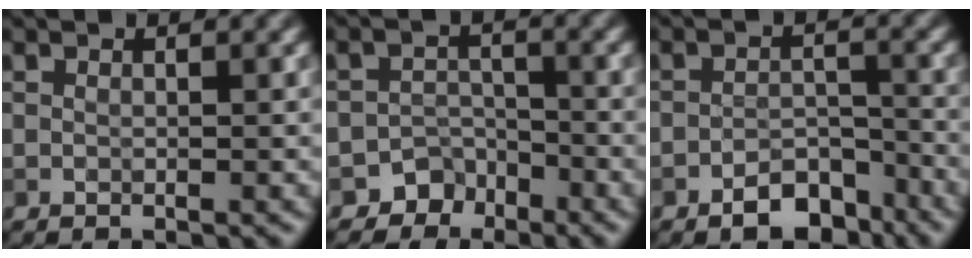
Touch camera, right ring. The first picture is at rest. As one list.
[{"total": 3.5, "force": [-2.6, 2.4, -0.1], "torque": [0.033, 0.009, -0.037]}, {"total": 4.1, "force": [-2.9, 2.2, 1.9], "torque": [-0.021, 0.004, -0.050]}]